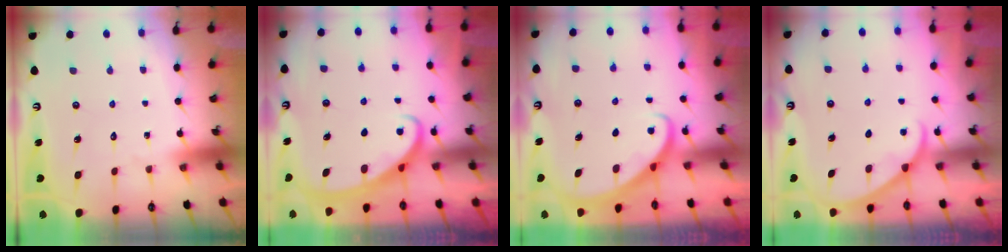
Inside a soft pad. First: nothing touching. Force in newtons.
{"total": 2.6, "press": 2.6, "slide": 0.3}
{"total": 2.9, "press": 2.9, "slide": 0.2}
{"total": 1.8, "press": 1.8, "slide": 0.1}